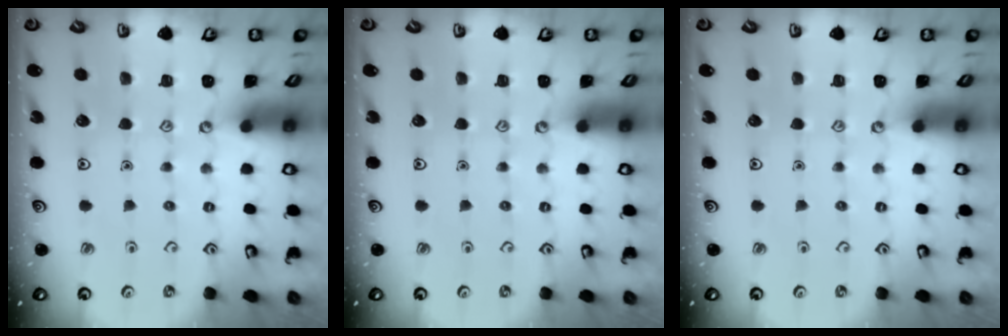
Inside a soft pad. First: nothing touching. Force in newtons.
{"total": 0.0}
{"total": 0.0}